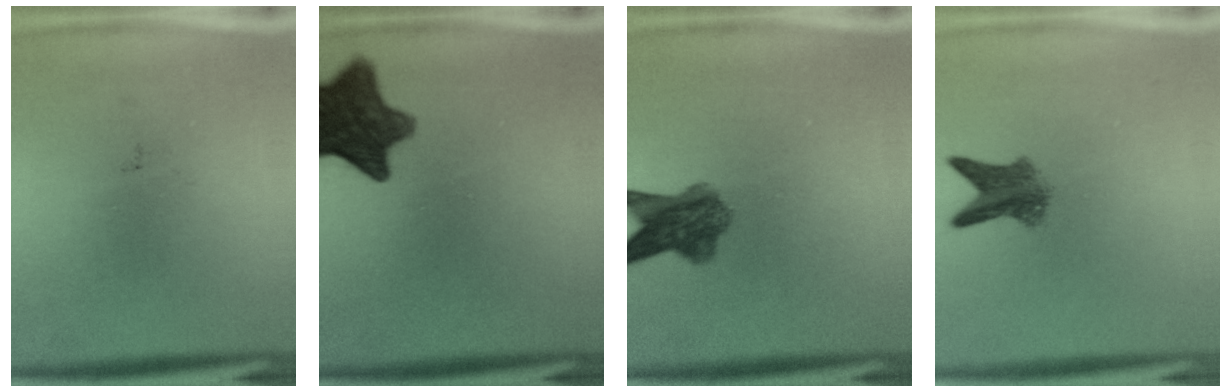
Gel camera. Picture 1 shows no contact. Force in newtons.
{"total": 11.4}
{"total": 6.6}
{"total": 4.8}